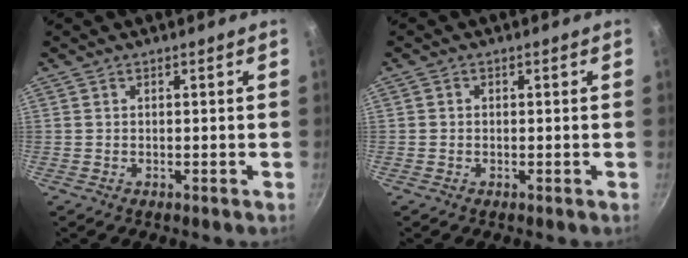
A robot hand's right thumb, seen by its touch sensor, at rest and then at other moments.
{"total": 0.6, "force": [-0.2, 0.5, 0.2], "torque": [-0.002, 0.002, -0.003]}